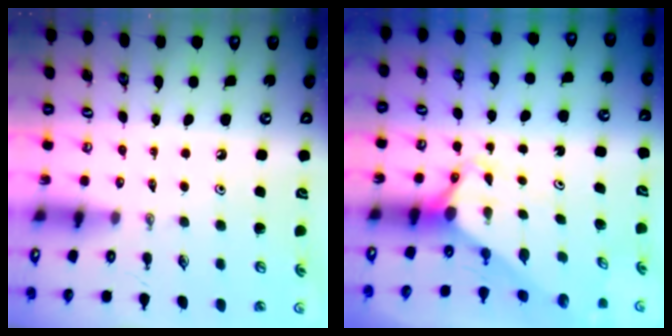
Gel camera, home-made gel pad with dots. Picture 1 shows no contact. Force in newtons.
{"total": 3.1, "press": 3.1, "slide": 0.2}